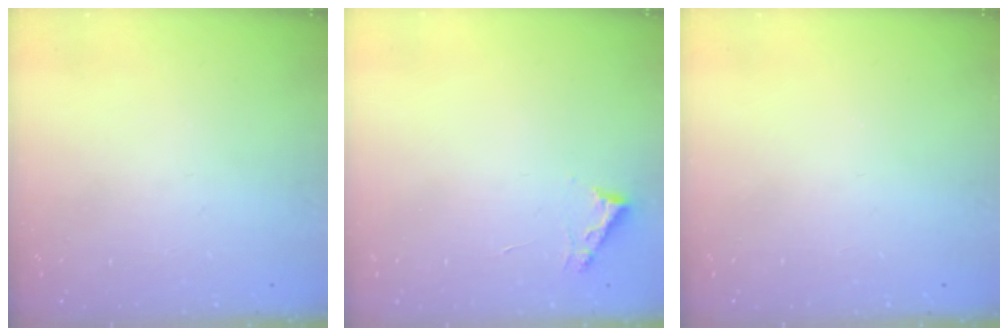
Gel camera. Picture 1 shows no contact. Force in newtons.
{"total": 2.7, "press": 2.7, "slide": 0.3}
{"total": 0.0}